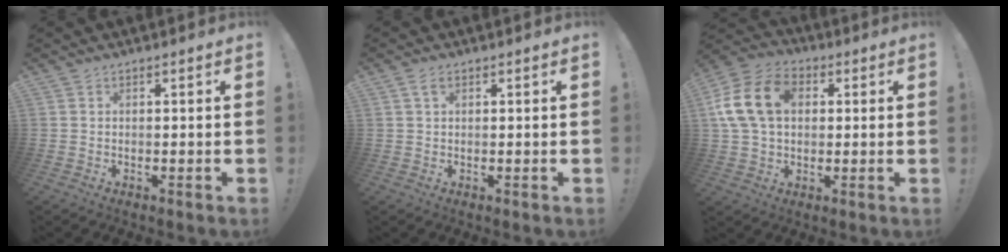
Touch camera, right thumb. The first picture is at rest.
{"total": 2.4, "force": [1.2, 1.3, 1.6], "torque": [-0.020, -0.003, 0.018]}
{"total": 16.8, "force": [3.4, 12.2, 11.0], "torque": [-0.209, 0.012, 0.067]}